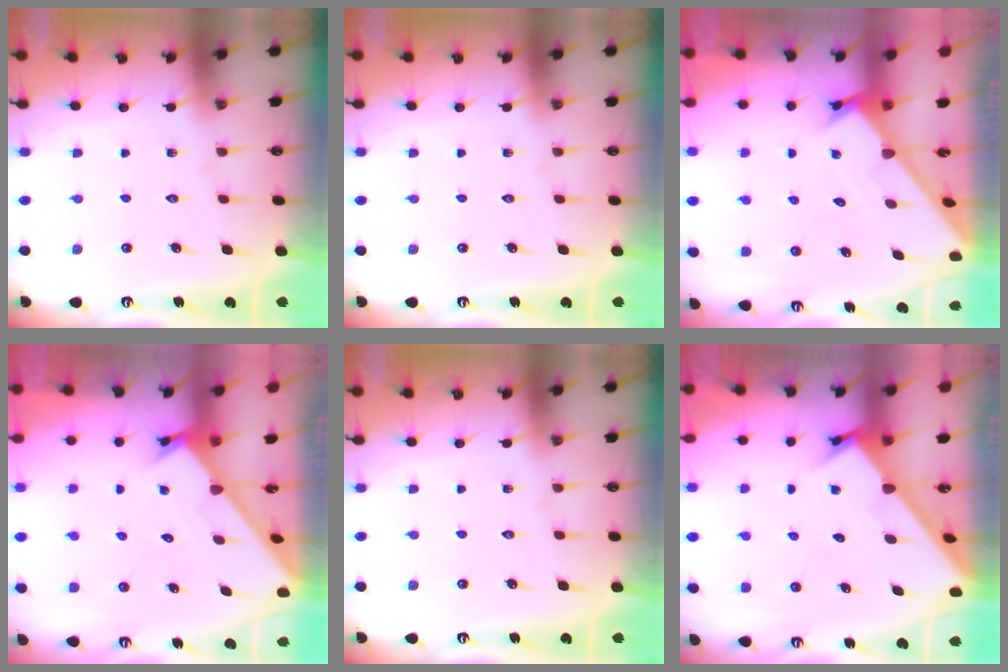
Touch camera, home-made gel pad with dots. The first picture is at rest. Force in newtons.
{"total": 0.0}
{"total": 1.6, "press": 1.6, "slide": 0.1}
{"total": 1.7, "press": 1.7, "slide": 0.1}
{"total": 0.0}
{"total": 2.1, "press": 2.1, "slide": 0.2}